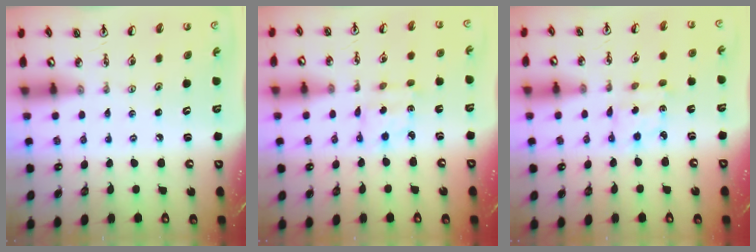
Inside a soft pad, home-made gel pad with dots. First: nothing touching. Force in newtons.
{"total": 2.9, "press": 2.8, "slide": 0.6}
{"total": 2.9, "press": 2.8, "slide": 0.6}